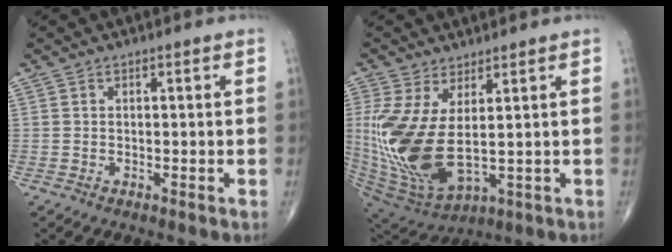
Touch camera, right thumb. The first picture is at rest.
{"total": 16.1, "force": [1.2, 7.4, 14.2], "torque": [-0.320, -0.028, 0.047]}